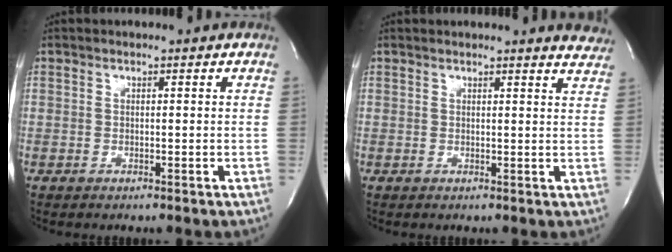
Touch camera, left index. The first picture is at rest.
{"total": 5.9, "force": [5.8, 0.3, 0.9], "torque": [-0.003, -0.026, 0.036]}